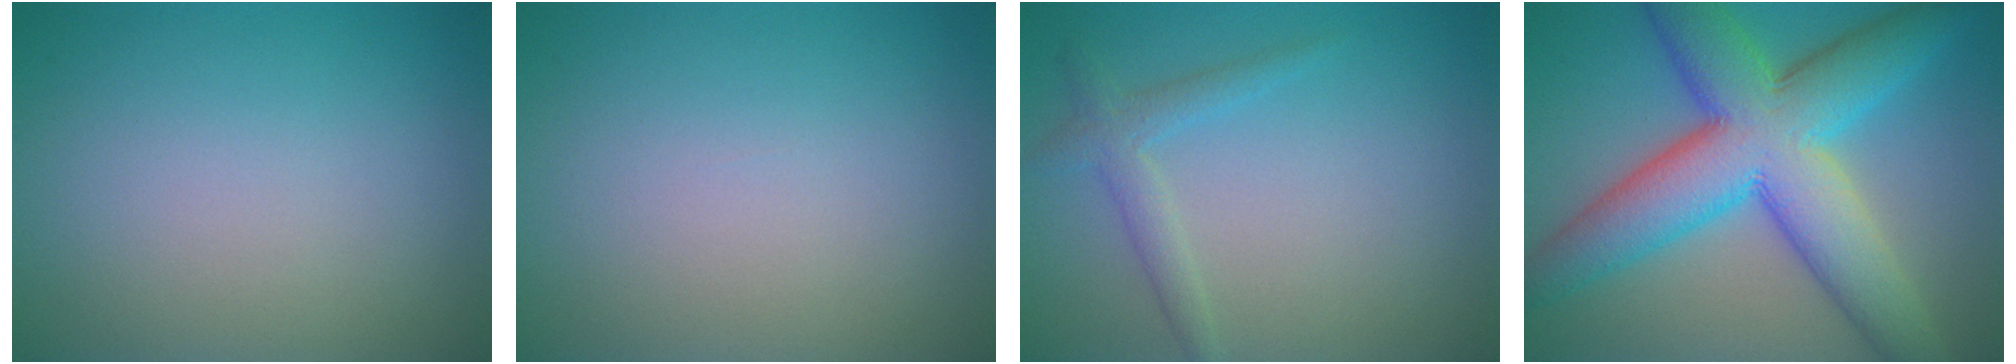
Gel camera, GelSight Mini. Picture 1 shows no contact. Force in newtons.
{"total": 0.0}
{"total": 2.0, "press": 2.0, "slide": 0.1}
{"total": 11.8, "press": 11.8, "slide": 0.0}